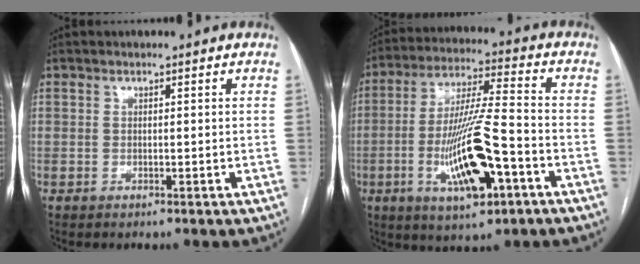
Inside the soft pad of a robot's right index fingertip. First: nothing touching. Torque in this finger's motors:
{"motor_torque": [0.87, 0.03, 0.45, 0.11]}